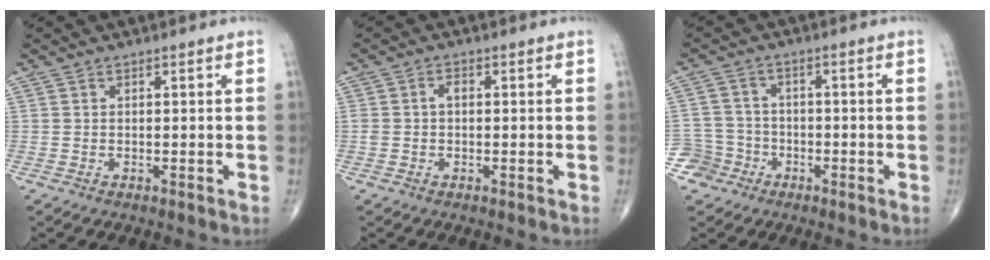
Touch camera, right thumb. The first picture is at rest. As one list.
[{"total": 2.0, "force": [0.0, 1.3, 1.6], "torque": [-0.031, 0.009, -0.001]}, {"total": 5.4, "force": [-3.1, 4.4, -0.5], "torque": [0.042, 0.026, -0.061]}]